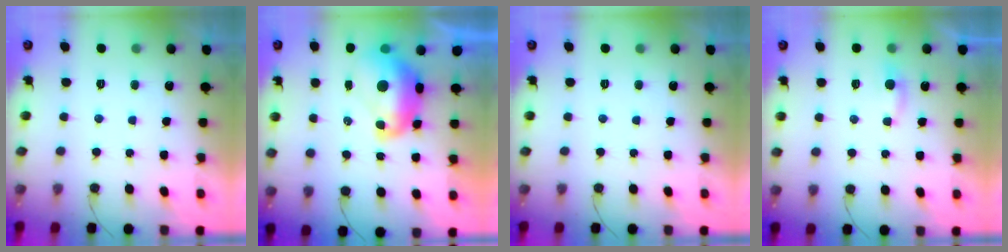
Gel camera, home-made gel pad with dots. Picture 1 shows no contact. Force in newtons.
{"total": 12.0, "press": 11.9, "slide": 1.2}
{"total": 0.0}
{"total": 3.2, "press": 3.1, "slide": 0.5}